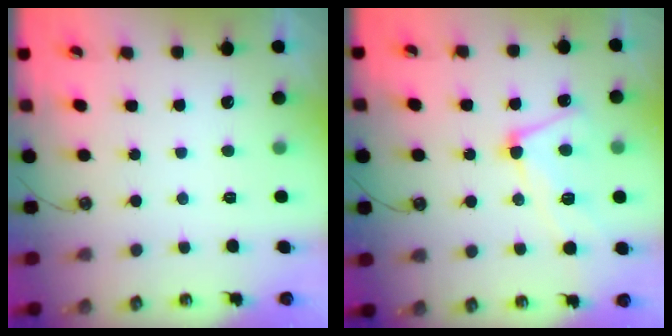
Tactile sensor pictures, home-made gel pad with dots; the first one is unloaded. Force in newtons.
{"total": 7.1, "press": 7.0, "slide": 1.1}